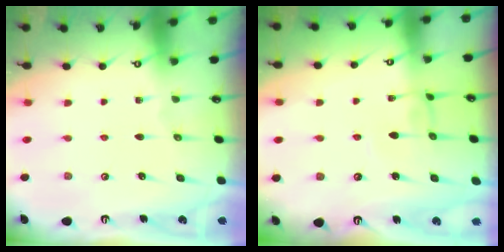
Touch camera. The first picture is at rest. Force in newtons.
{"total": 2.9, "press": 2.9, "slide": 0.2}